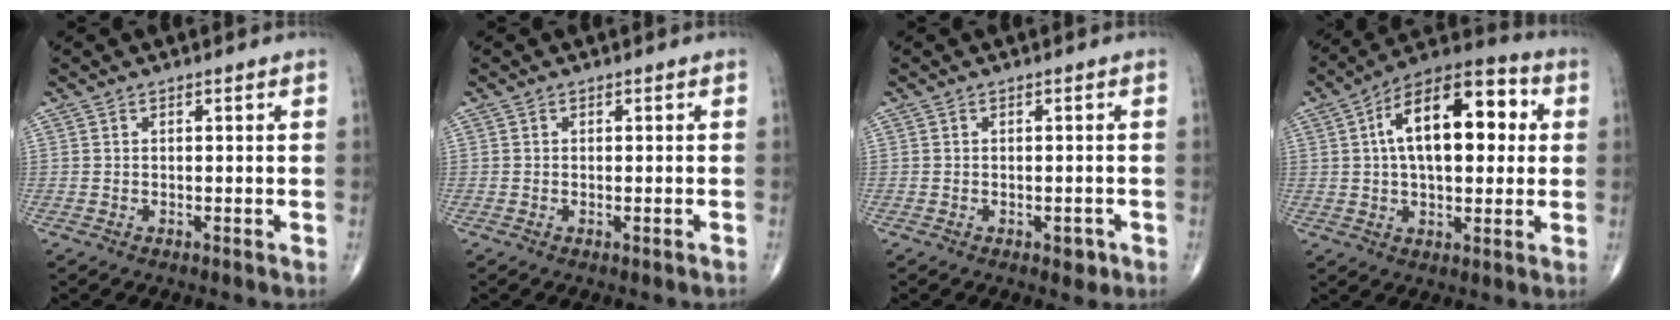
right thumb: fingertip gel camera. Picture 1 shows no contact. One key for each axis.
{"total": 0.8, "fx": -0.4, "fy": 0.1, "fz": 0.7, "tx": -0.014, "ty": 0.001, "tz": -0.004}
{"total": 2.0, "fx": -0.9, "fy": 1.1, "fz": 1.4, "tx": -0.008, "ty": 0.003, "tz": -0.009}
{"total": 18.9, "fx": 3.5, "fy": 9.6, "fz": 15.9, "tx": -0.225, "ty": 0.027, "tz": 0.046}